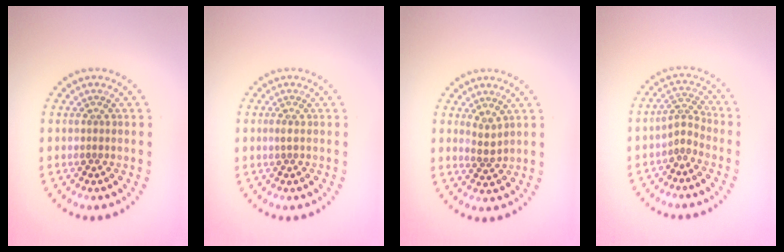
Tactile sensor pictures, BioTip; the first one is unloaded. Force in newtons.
{"total": 0.5, "press": 0.4, "slide": 0.3}
{"total": 1.6, "press": 1.1, "slide": 1.1}
{"total": 2.1, "press": 1.4, "slide": 1.5}